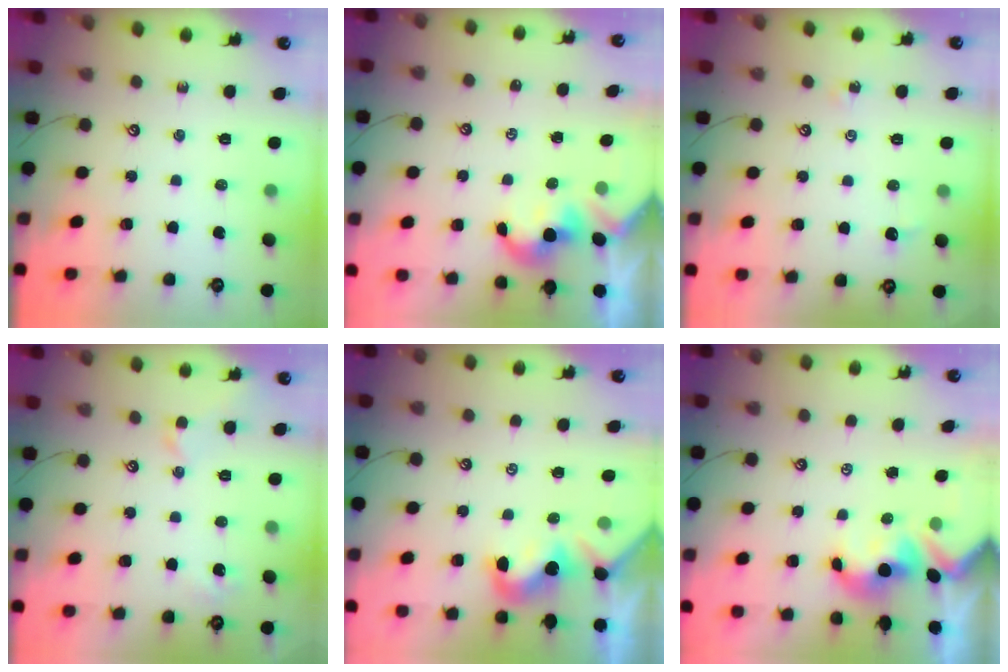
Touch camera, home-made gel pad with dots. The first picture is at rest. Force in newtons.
{"total": 2.0, "press": 1.9, "slide": 0.4}
{"total": 2.0, "press": 1.9, "slide": 0.5}
{"total": 2.0, "press": 1.9, "slide": 0.5}
{"total": 0.0}
{"total": 2.2, "press": 2.1, "slide": 0.7}